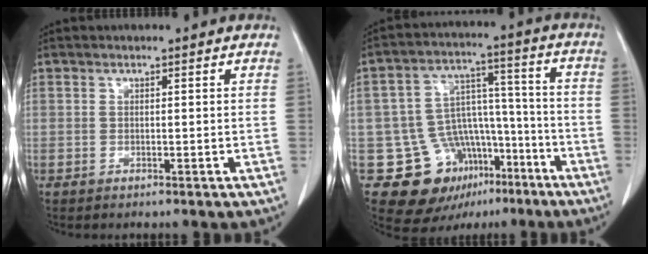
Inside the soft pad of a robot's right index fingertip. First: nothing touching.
{"total": 15.5, "force": [-7.5, 12.2, 6.2], "torque": [-0.099, 0.070, -0.098]}